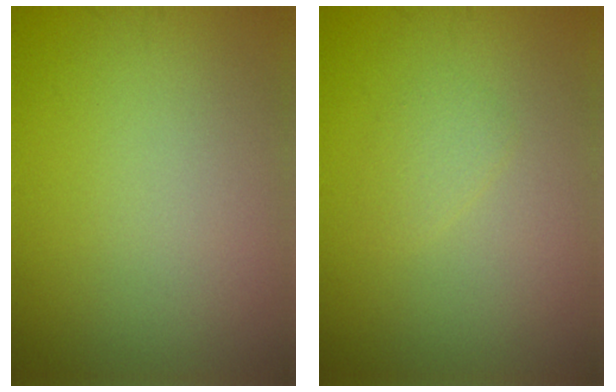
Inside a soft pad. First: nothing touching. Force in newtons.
{"total": 1.1, "press": 1.1, "slide": 0.1}